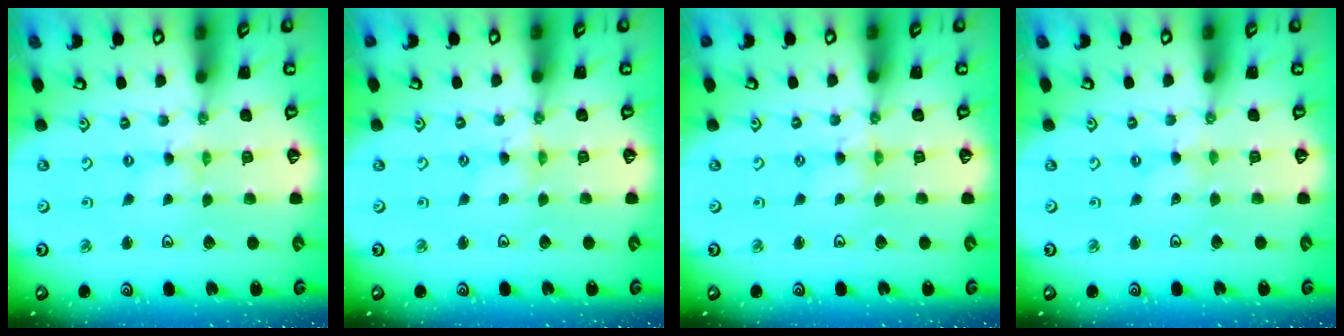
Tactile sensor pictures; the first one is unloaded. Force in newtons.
{"total": 1.2, "press": 1.2, "slide": 0.3}
{"total": 1.2, "press": 1.2, "slide": 0.3}
{"total": 0.0}